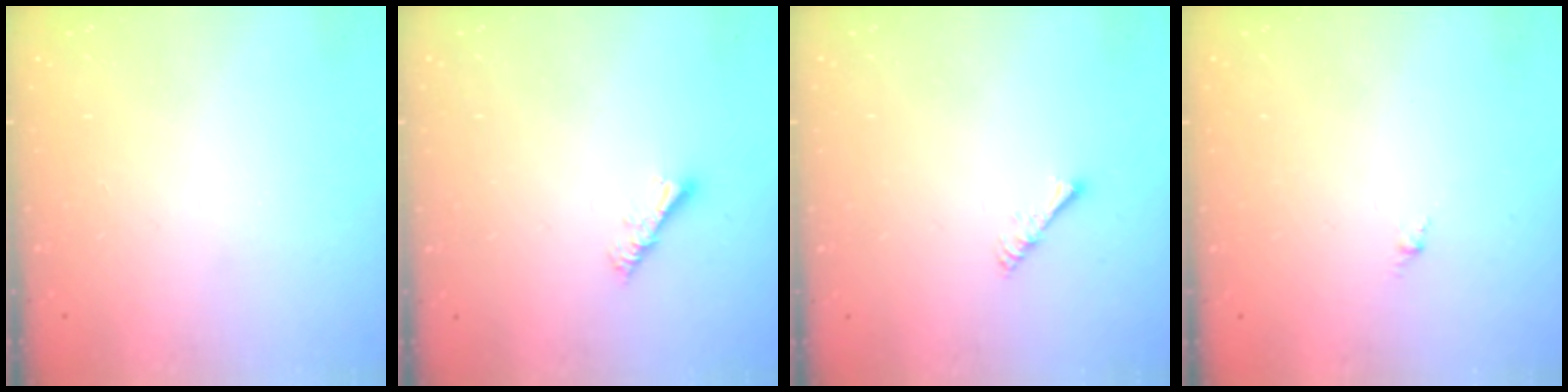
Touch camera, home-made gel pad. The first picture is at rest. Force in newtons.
{"total": 4.2, "press": 4.2, "slide": 0.5}
{"total": 2.0, "press": 1.9, "slide": 0.4}
{"total": 0.0}